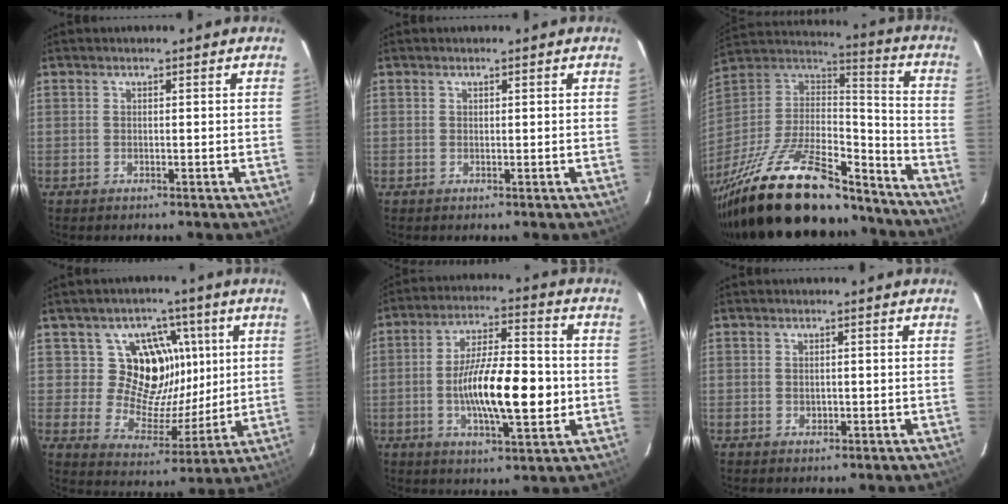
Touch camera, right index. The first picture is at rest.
{"total": 0.0}
{"total": 34.7, "force": [-25.5, 12.1, 20.2], "torque": [-0.394, -0.024, -0.395]}
{"total": 12.7, "force": [4.1, 11.2, 4.4], "torque": [-0.080, -0.009, 0.071]}
{"total": 15.1, "force": [-2.4, 4.1, 14.3], "torque": [-0.256, 0.000, -0.038]}
{"total": 1.3, "force": [-0.1, 1.1, 0.8], "torque": [-0.012, 0.002, -0.001]}